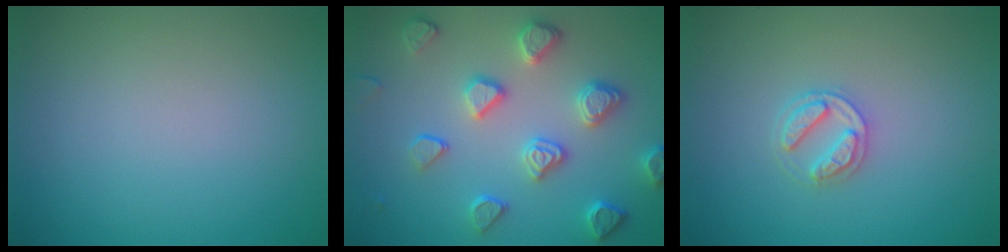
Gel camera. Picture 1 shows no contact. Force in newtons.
{"total": 4.6, "press": 4.1, "slide": 2.1}
{"total": 2.4, "press": 2.4, "slide": 0.4}